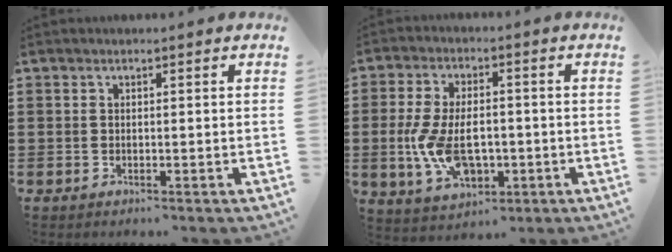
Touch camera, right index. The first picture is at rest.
{"total": 9.4, "force": [-1.3, 5.3, 7.6], "torque": [-0.174, 0.006, -0.028]}